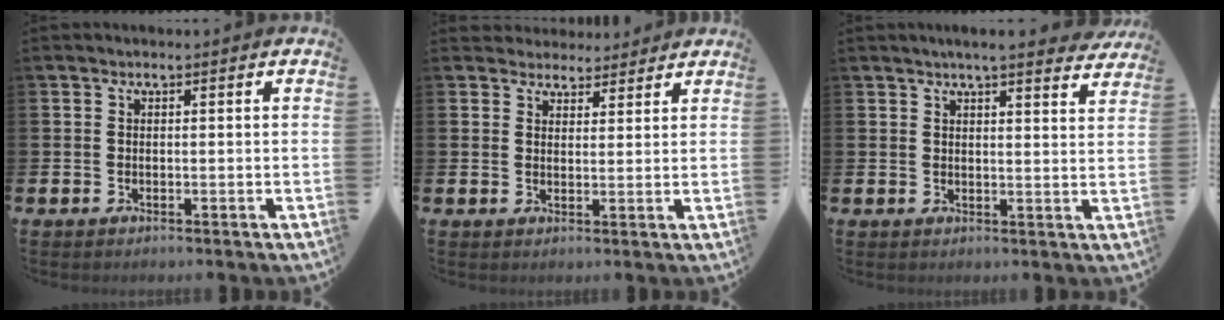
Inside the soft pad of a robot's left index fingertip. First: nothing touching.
{"total": 3.4, "force": [3.2, 1.4, -0.2], "torque": [-0.002, -0.013, 0.057]}
{"total": 4.6, "force": [4.4, -0.2, 1.5], "torque": [-0.024, -0.022, 0.075]}